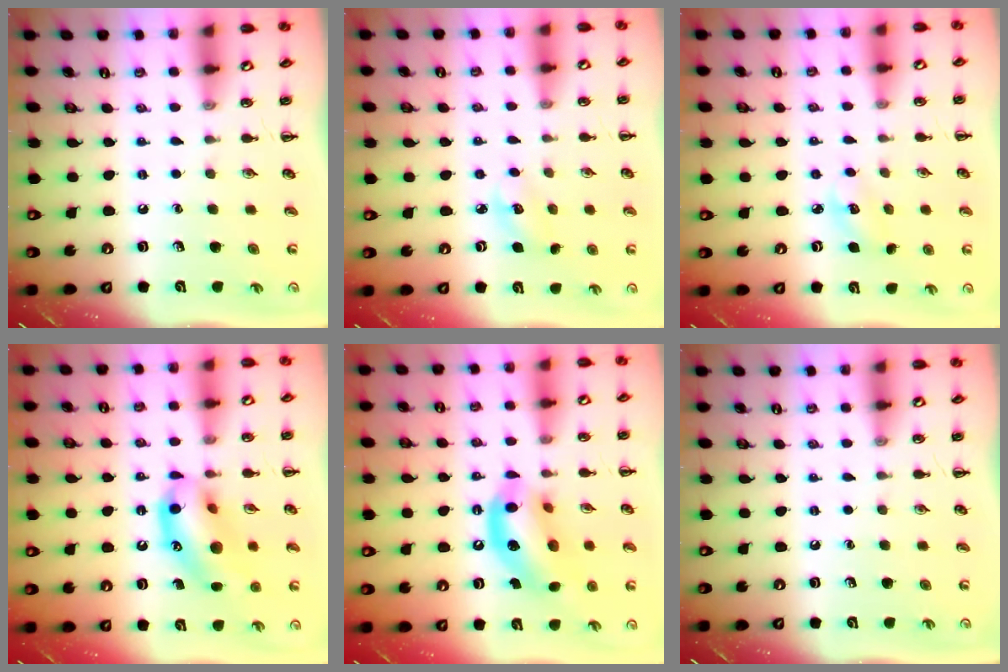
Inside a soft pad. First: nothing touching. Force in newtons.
{"total": 3.8, "press": 3.7, "slide": 1.0}
{"total": 3.8, "press": 3.7, "slide": 1.0}
{"total": 15.1, "press": 14.7, "slide": 3.3}
{"total": 14.6, "press": 14.1, "slide": 3.9}
{"total": 0.0}